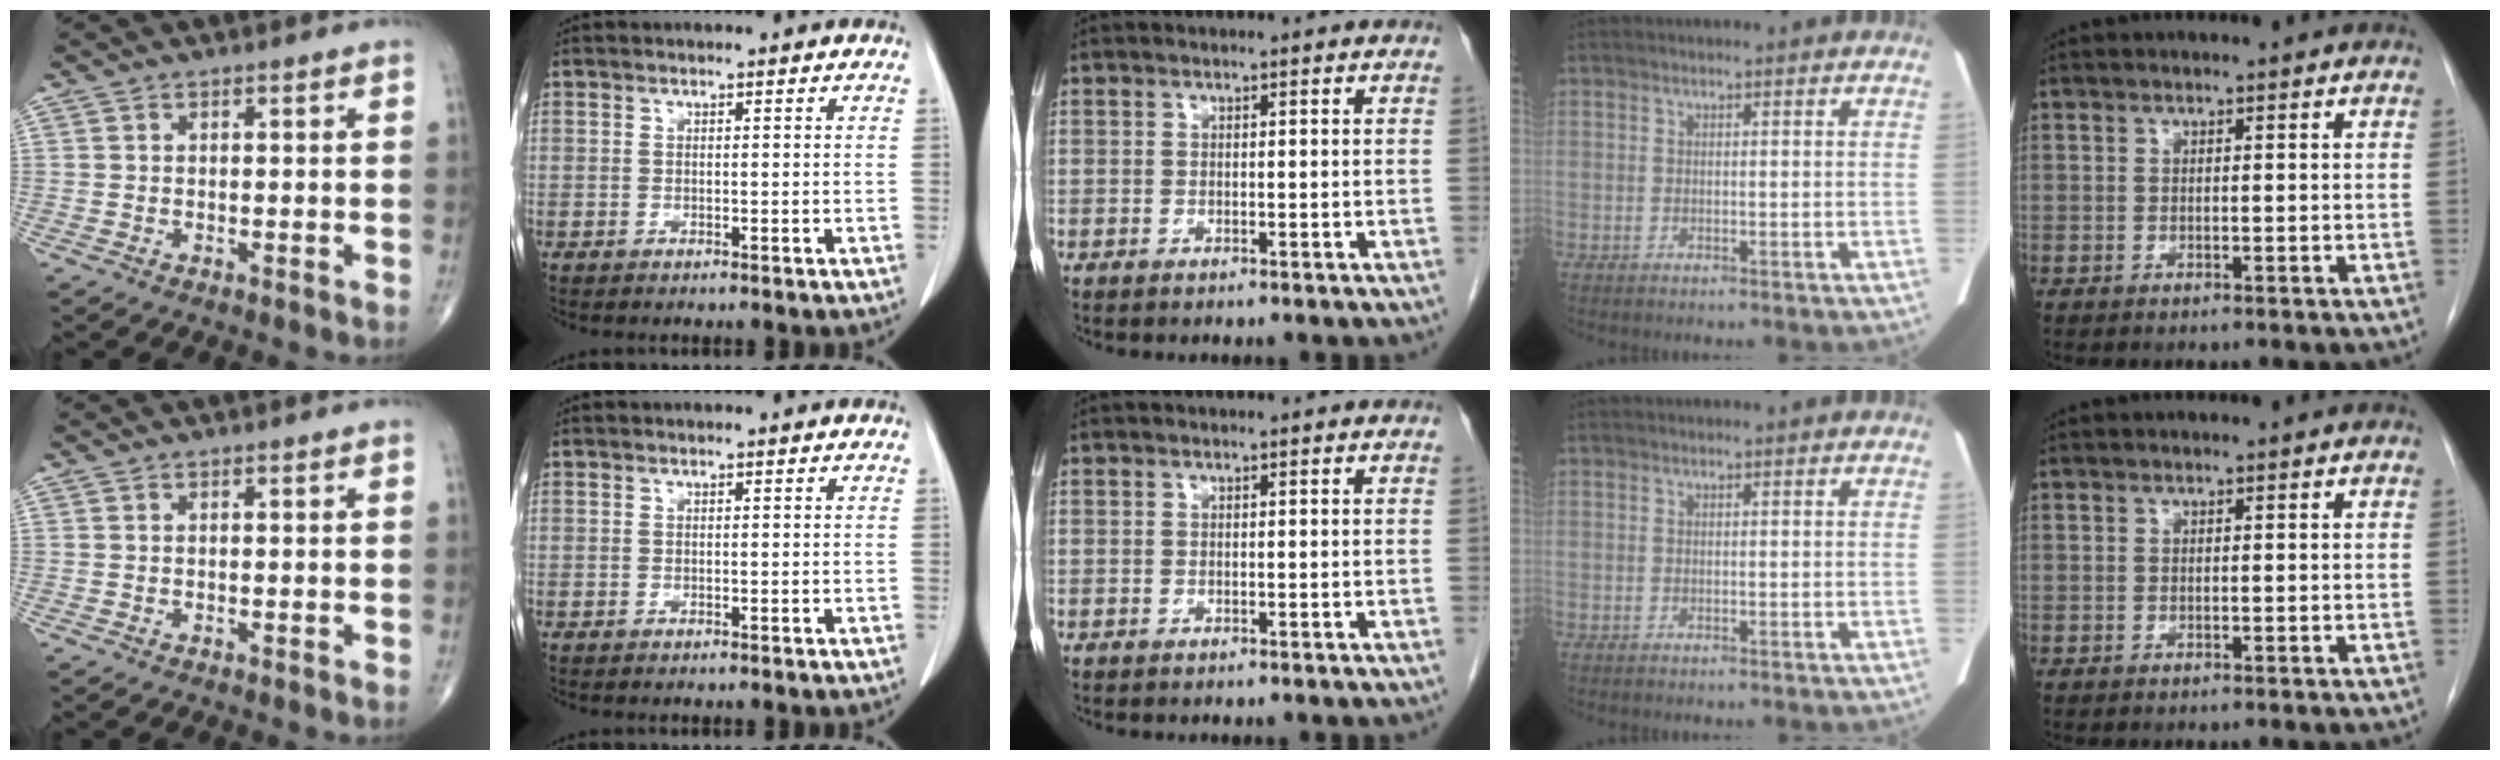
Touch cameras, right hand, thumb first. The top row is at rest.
{}